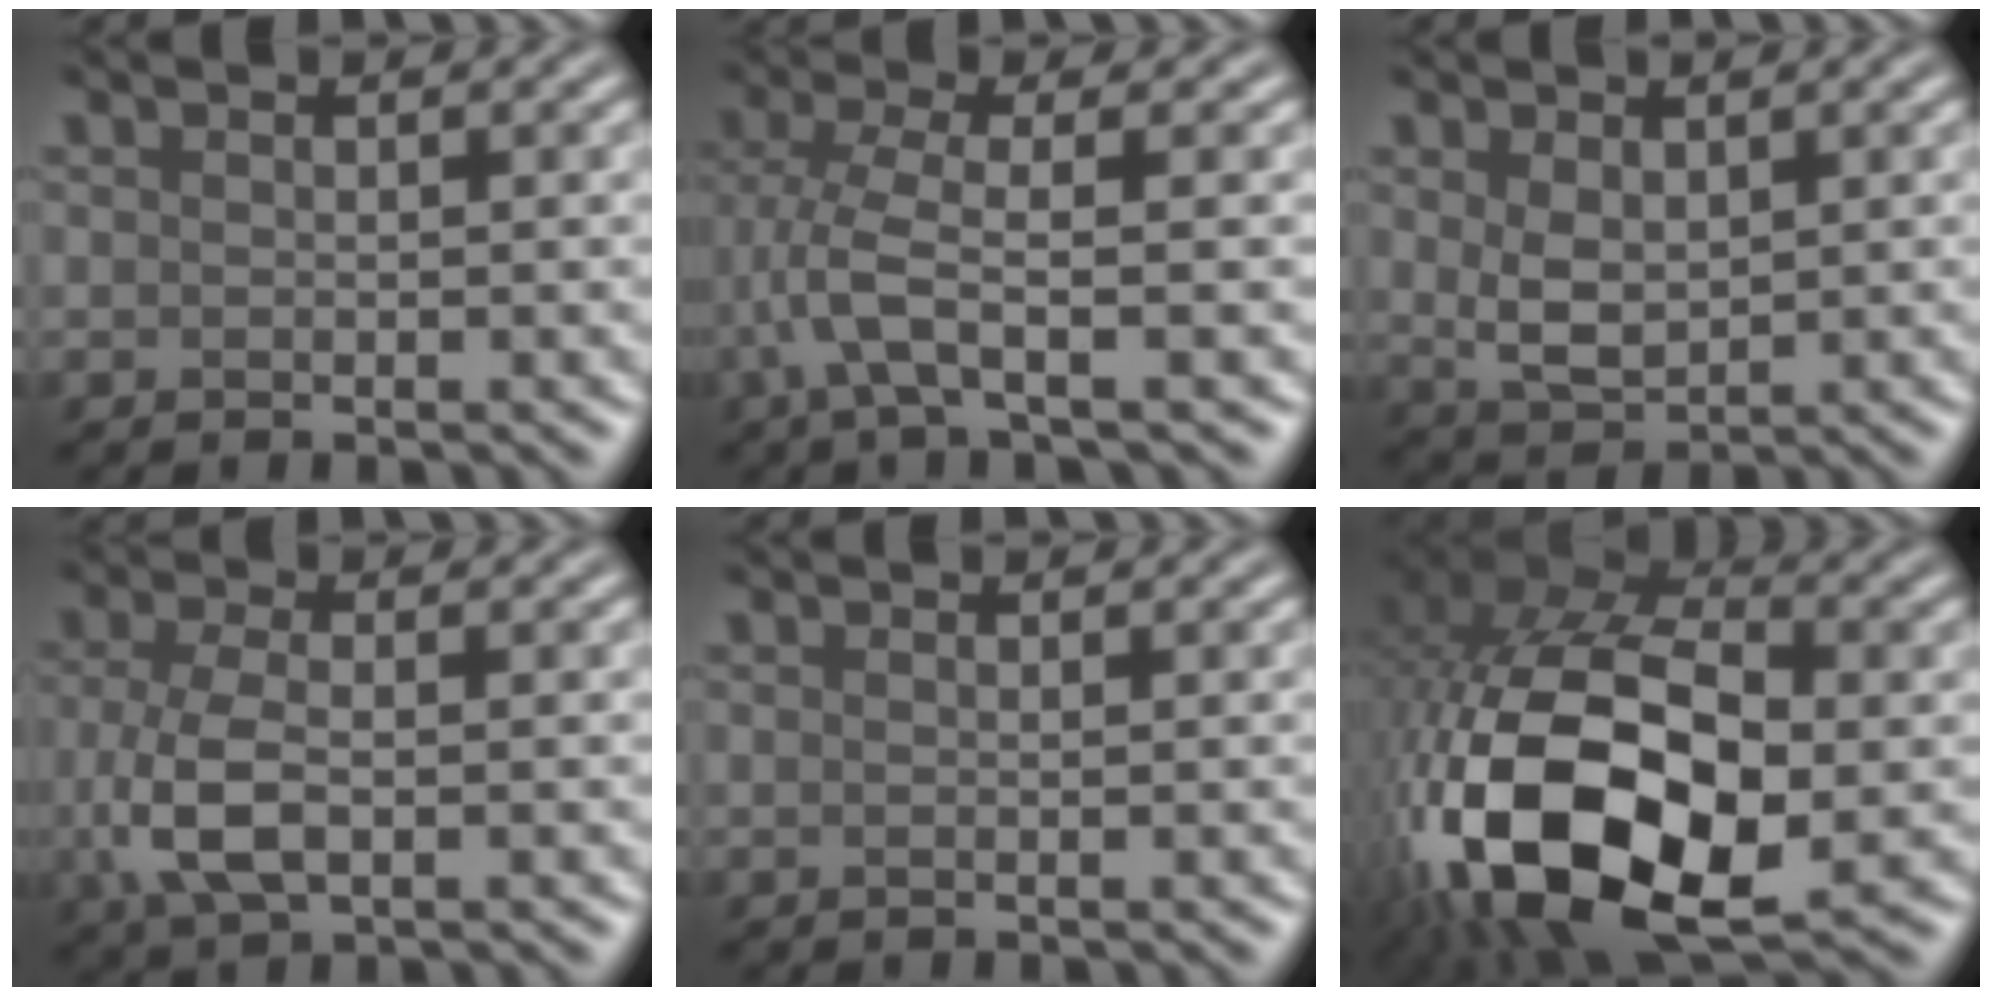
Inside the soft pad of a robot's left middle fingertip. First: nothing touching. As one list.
[{"total": 3.7, "force": [-0.8, 0.6, 3.6], "torque": [-0.088, 0.008, -0.020]}, {"total": 3.3, "force": [0.5, 2.2, 2.3], "torque": [-0.057, 0.000, 0.016]}, {"total": 4.5, "force": [-1.0, 2.2, 3.8], "torque": [-0.089, -0.002, -0.023]}, {"total": 0.0}, {"total": 18.5, "force": [-4.4, 11.0, 14.2], "torque": [-0.308, -0.009, -0.079]}]